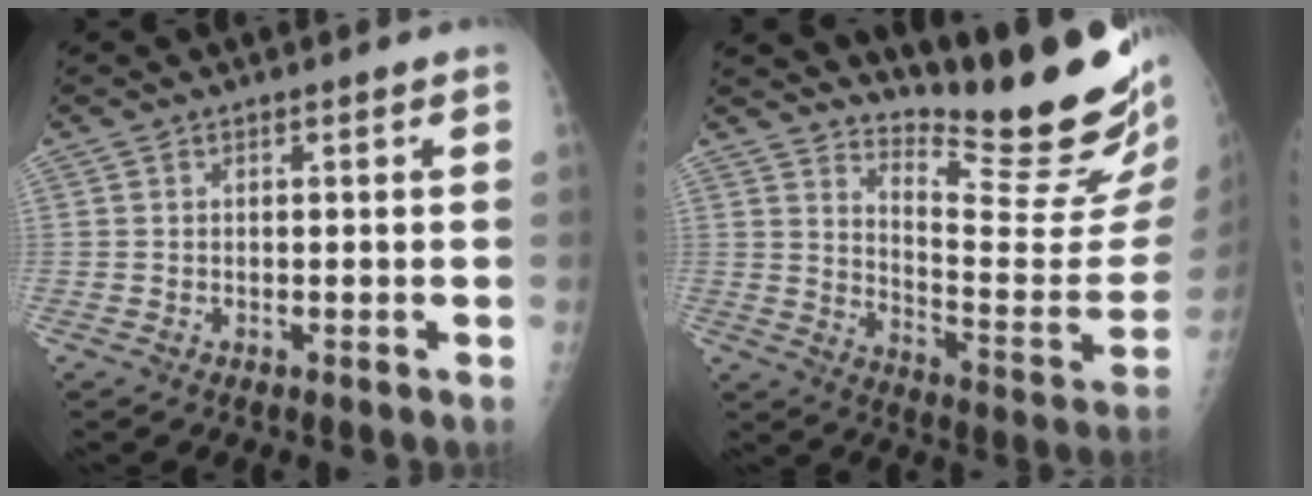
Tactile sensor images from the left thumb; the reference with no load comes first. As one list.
[{"total": 21.9, "force": [17.7, 2.9, 12.5], "torque": [-0.161, -0.167, 0.252]}]